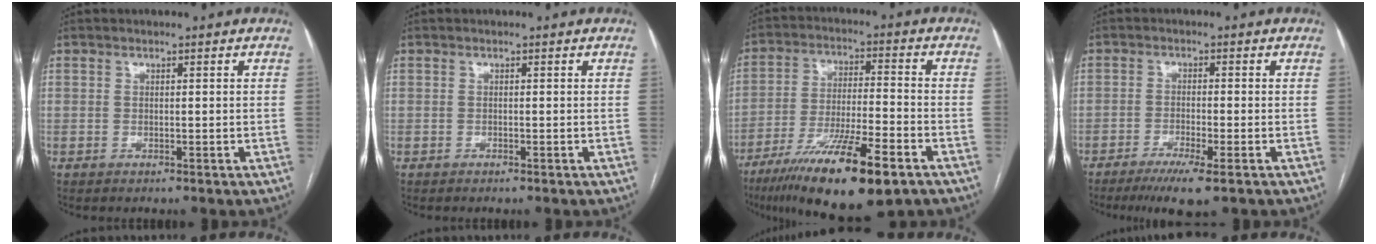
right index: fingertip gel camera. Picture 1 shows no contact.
{"total": 0.0}
{"total": 17.3, "force": [-10.7, 2.4, 13.4], "torque": [-0.229, -0.037, -0.185]}
{"total": 6.2, "force": [-4.0, 0.3, 4.7], "torque": [-0.079, -0.015, -0.068]}